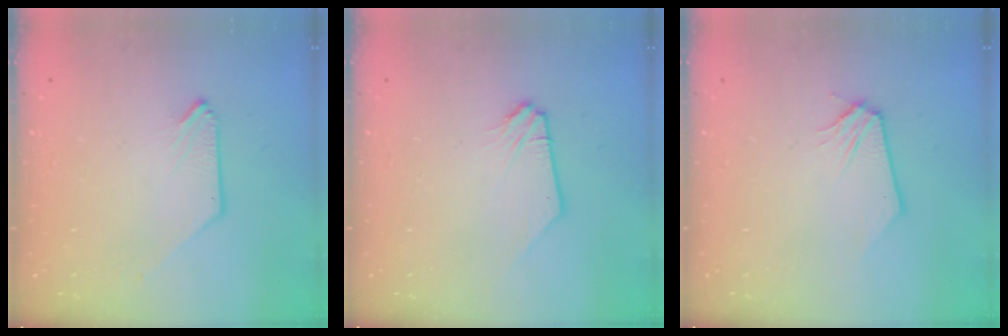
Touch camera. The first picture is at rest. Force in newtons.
{"total": 0.8, "press": 0.7, "slide": 0.1}
{"total": 0.0}